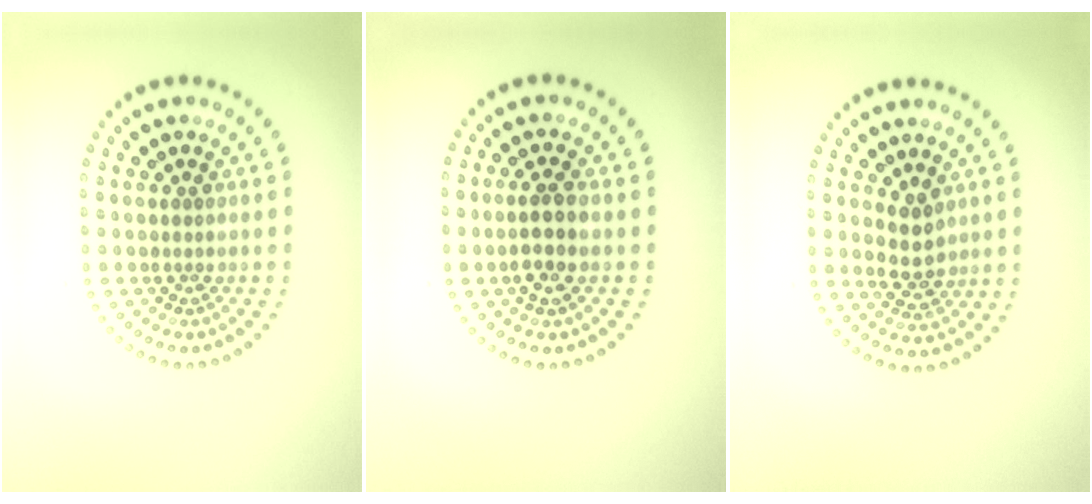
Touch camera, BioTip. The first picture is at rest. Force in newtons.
{"total": 2.7, "press": 2.5, "slide": 1.0}
{"total": 2.7, "press": 2.5, "slide": 0.8}